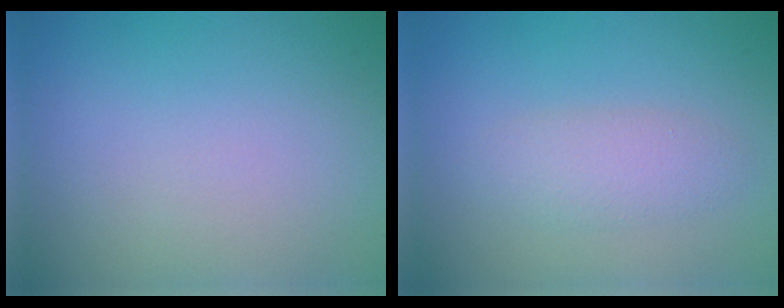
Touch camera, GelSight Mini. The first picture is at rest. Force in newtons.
{"total": 2.3, "press": 2.3, "slide": 0.1}